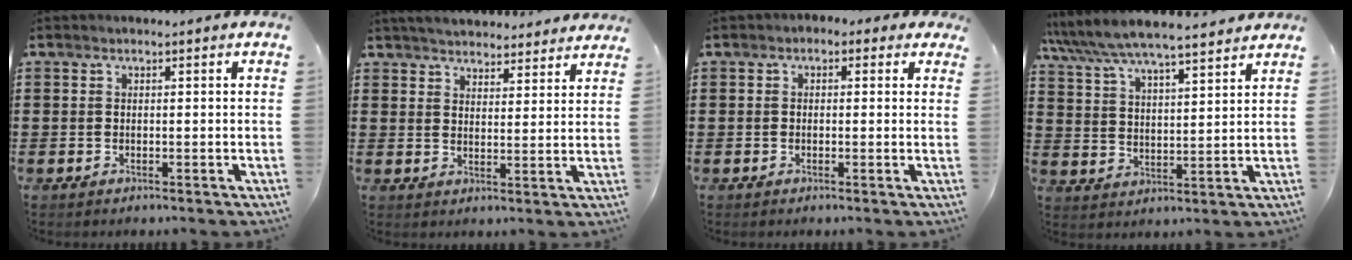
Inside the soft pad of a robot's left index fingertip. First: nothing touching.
{"total": 4.5, "force": [4.5, 0.3, 0.4], "torque": [-0.022, -0.018, 0.081]}
{"total": 1.3, "force": [-0.1, 1.0, 0.7], "torque": [-0.017, 0.007, -0.006]}
{"total": 6.5, "force": [6.2, 0.5, 2.1], "torque": [-0.066, -0.031, 0.107]}